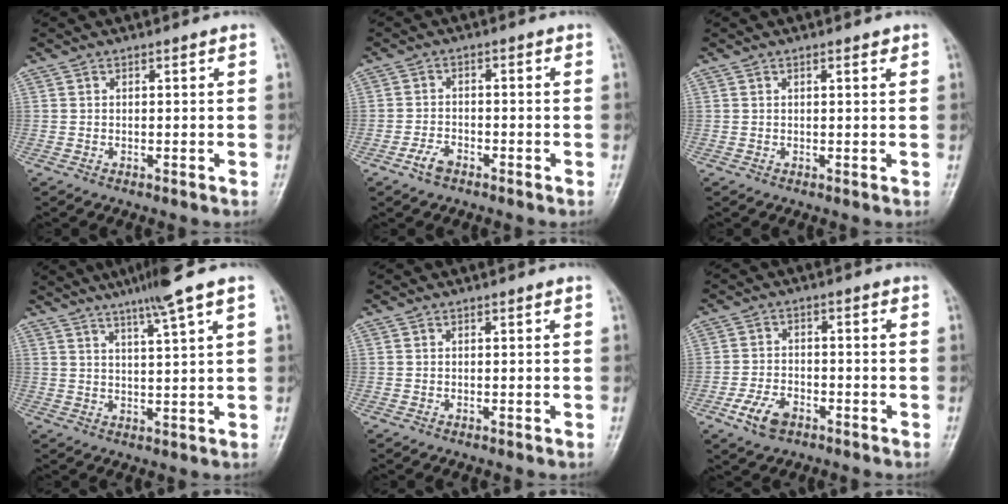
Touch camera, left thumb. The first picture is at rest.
{"total": 3.3, "force": [-2.3, 1.7, 1.6], "torque": [-0.032, 0.014, -0.044]}
{"total": 1.1, "force": [0.6, 0.4, 0.9], "torque": [-0.012, 0.001, 0.006]}
{"total": 8.1, "force": [5.4, -0.8, 6.0], "torque": [-0.094, -0.012, 0.089]}
{"total": 0.0}
{"total": 6.0, "force": [-3.4, 3.6, 3.4], "torque": [-0.064, 0.016, -0.063]}